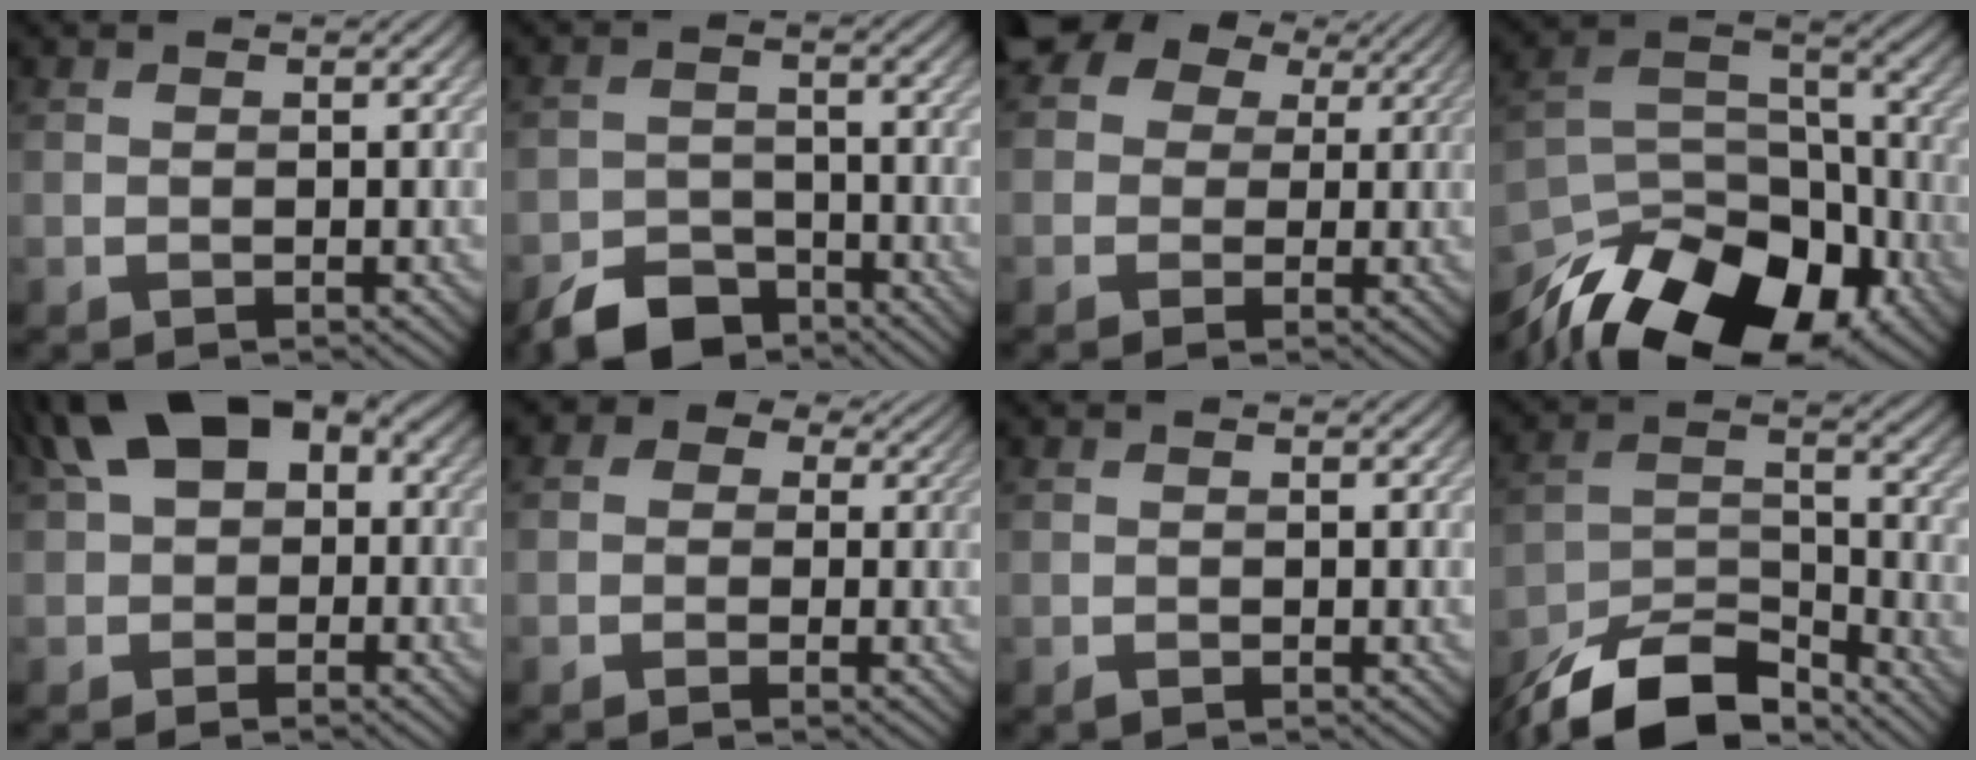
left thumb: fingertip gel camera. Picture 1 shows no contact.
{"total": 6.1, "force": [-4.9, 2.8, 2.5], "torque": [-0.044, -0.006, -0.095]}
{"total": 8.9, "force": [4.0, 6.7, 4.3], "torque": [-0.100, 0.034, 0.033]}
{"total": 17.9, "force": [-12.9, 8.5, 9.1], "torque": [-0.197, -0.041, -0.199]}
{"total": 9.3, "force": [1.9, 6.1, 6.7], "torque": [-0.119, 0.014, 0.018]}
{"total": 4.4, "force": [1.0, 3.7, 2.2], "torque": [-0.026, 0.010, -0.017]}
{"total": 0.0}
{"total": 11.8, "force": [-9.7, 3.8, 5.5], "torque": [-0.104, -0.008, -0.181]}